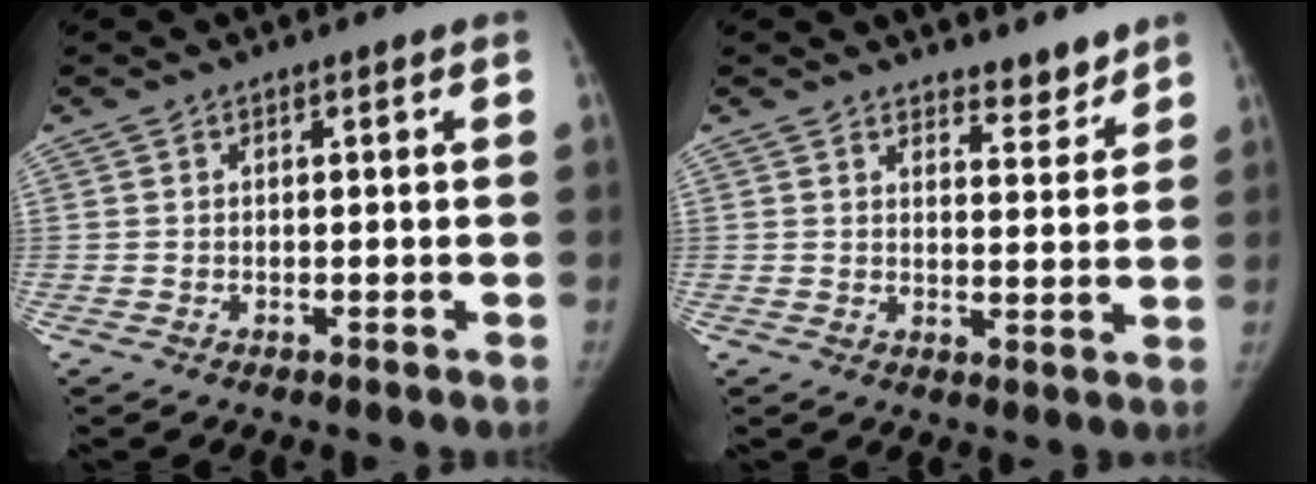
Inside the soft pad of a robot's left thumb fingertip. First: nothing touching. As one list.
[{"total": 4.2, "force": [3.8, 1.3, 1.1], "torque": [0.006, -0.034, 0.057]}]